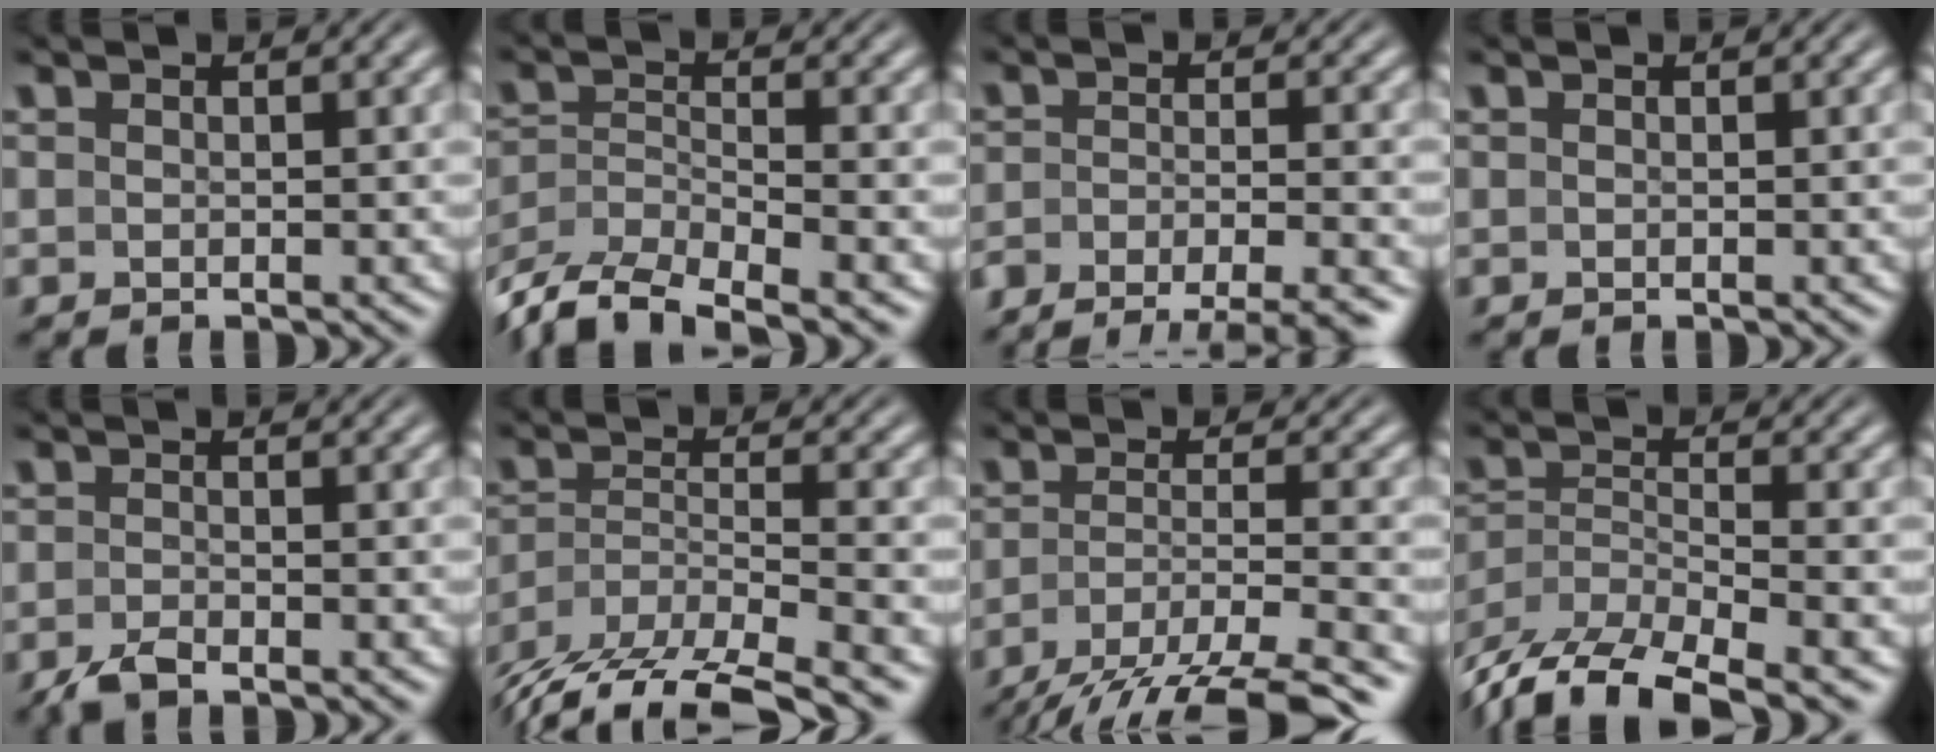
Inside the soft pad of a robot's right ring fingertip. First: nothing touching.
{"total": 8.1, "force": [-5.3, 4.8, 3.9], "torque": [-0.098, -0.035, -0.078]}
{"total": 9.1, "force": [-7.4, 3.7, 3.7], "torque": [-0.055, -0.022, -0.111]}
{"total": 0.0}
{"total": 1.8, "force": [-1.7, 0.1, 0.7], "torque": [-0.014, -0.004, -0.030]}
{"total": 9.9, "force": [-6.0, 5.9, 5.2], "torque": [-0.115, -0.031, -0.086]}
{"total": 8.8, "force": [-5.9, 3.1, 5.7], "torque": [-0.106, -0.039, -0.066]}
{"total": 8.8, "force": [-5.7, 4.9, 4.7], "torque": [-0.109, -0.028, -0.082]}